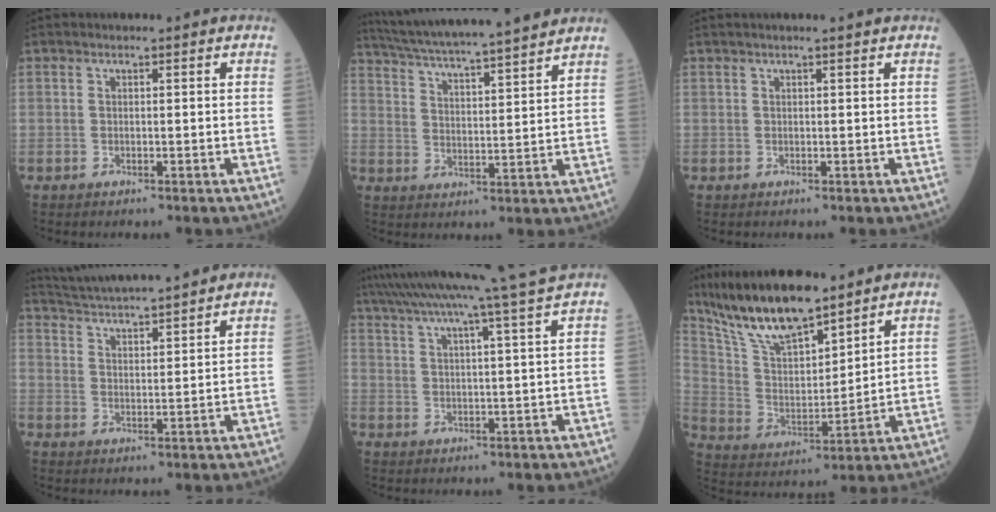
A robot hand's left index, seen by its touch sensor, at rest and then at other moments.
{"total": 19.3, "force": [17.4, -0.4, 8.3], "torque": [-0.152, 0.006, 0.259]}
{"total": 1.7, "force": [1.4, -0.3, 0.9], "torque": [-0.011, 0.010, 0.023]}
{"total": 15.4, "force": [14.2, 0.4, 6.0], "torque": [-0.117, 0.023, 0.218]}
{"total": 18.0, "force": [15.7, -3.1, 8.3], "torque": [-0.150, -0.028, 0.223]}
{"total": 14.8, "force": [12.2, 3.1, 7.7], "torque": [-0.151, 0.008, 0.234]}